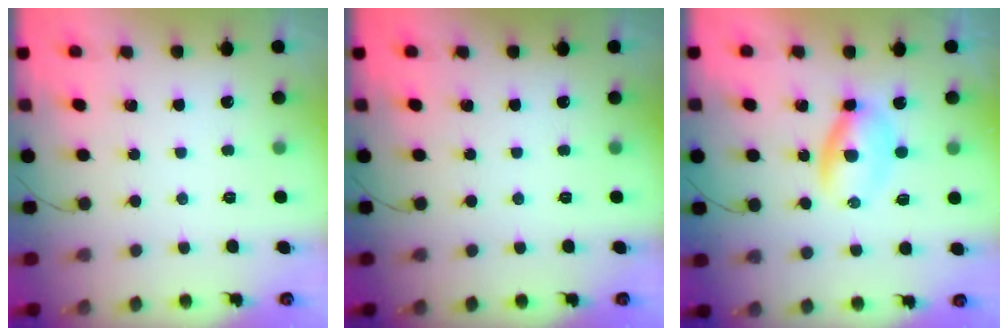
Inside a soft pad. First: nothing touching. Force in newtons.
{"total": 0.0}
{"total": 3.7, "press": 3.6, "slide": 1.0}